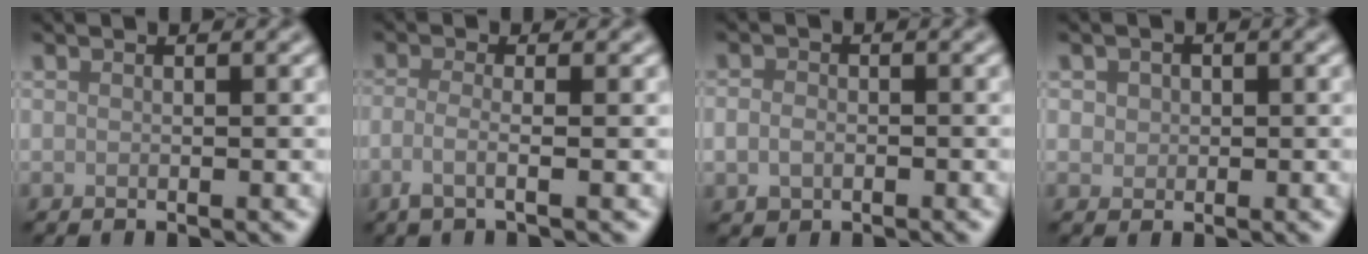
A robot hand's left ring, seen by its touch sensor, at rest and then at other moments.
{"total": 2.3, "force": [-0.7, 0.8, 2.0], "torque": [-0.035, -0.007, -0.026]}
{"total": 2.0, "force": [-0.5, 1.6, 1.1], "torque": [-0.017, -0.004, -0.010]}
{"total": 1.5, "force": [0.3, 1.4, 0.6], "torque": [-0.005, 0.002, 0.003]}